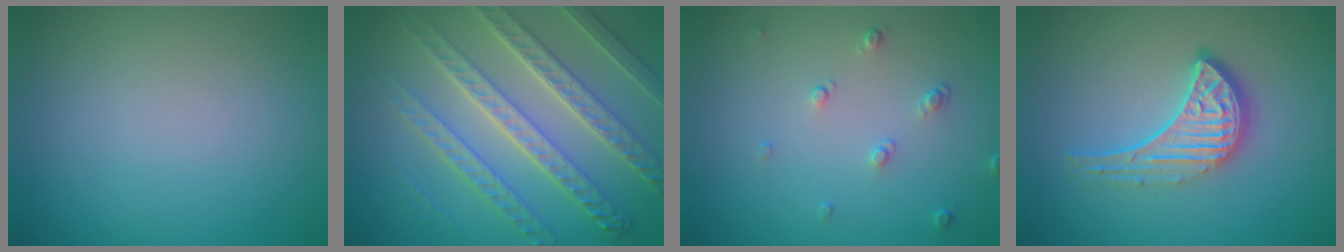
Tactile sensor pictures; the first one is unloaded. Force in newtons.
{"total": 6.6, "press": 5.9, "slide": 3.0}
{"total": 1.1, "press": 0.8, "slide": 0.8}
{"total": 4.3, "press": 3.2, "slide": 2.8}